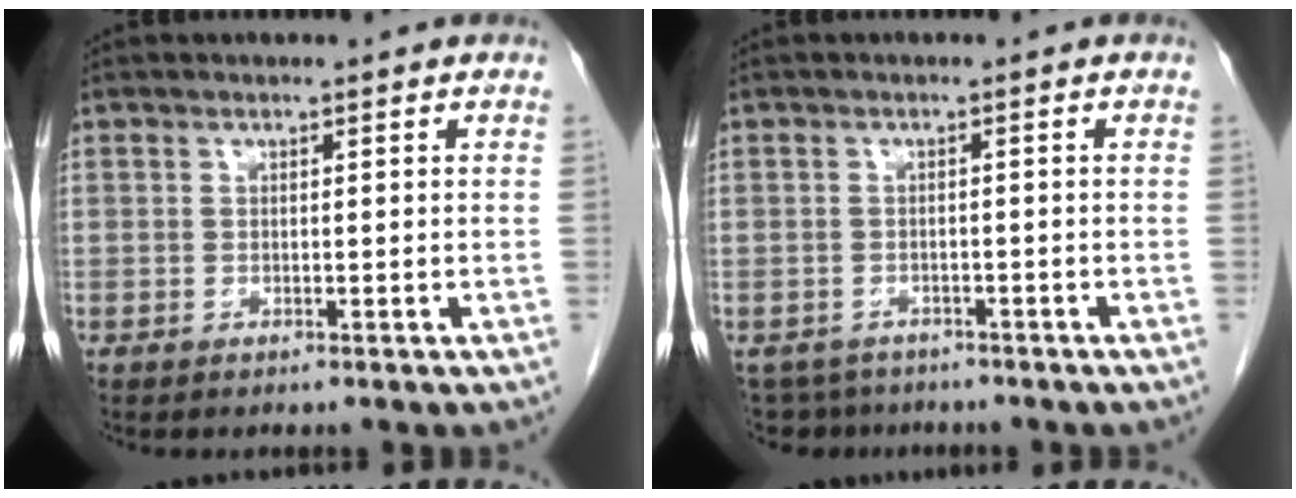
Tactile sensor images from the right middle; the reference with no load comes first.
{"total": 4.9, "force": [-4.2, 2.5, 0.0], "torque": [0.004, -0.001, -0.064]}